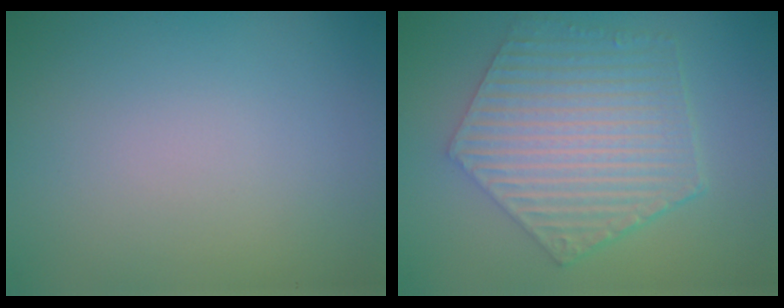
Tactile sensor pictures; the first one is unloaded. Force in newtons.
{"total": 6.5, "press": 4.9, "slide": 4.3}